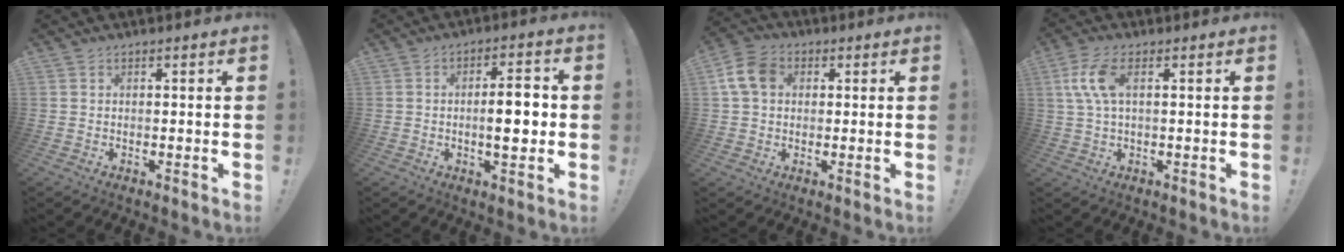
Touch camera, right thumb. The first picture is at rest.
{"total": 8.3, "force": [-1.0, 2.5, 7.8], "torque": [-0.106, 0.002, -0.022]}
{"total": 9.4, "force": [2.3, 7.1, 5.7], "torque": [-0.115, 0.012, 0.049]}
{"total": 8.1, "force": [1.5, 3.4, 7.2], "torque": [-0.141, 0.001, 0.031]}